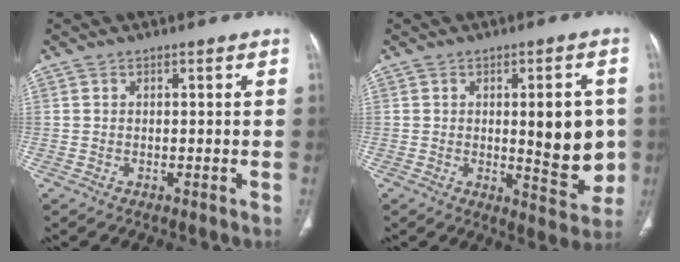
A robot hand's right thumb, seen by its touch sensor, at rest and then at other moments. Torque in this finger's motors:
{"motor_torque": [2.15, 2.86, 1.21, 0.28, 0.07]}